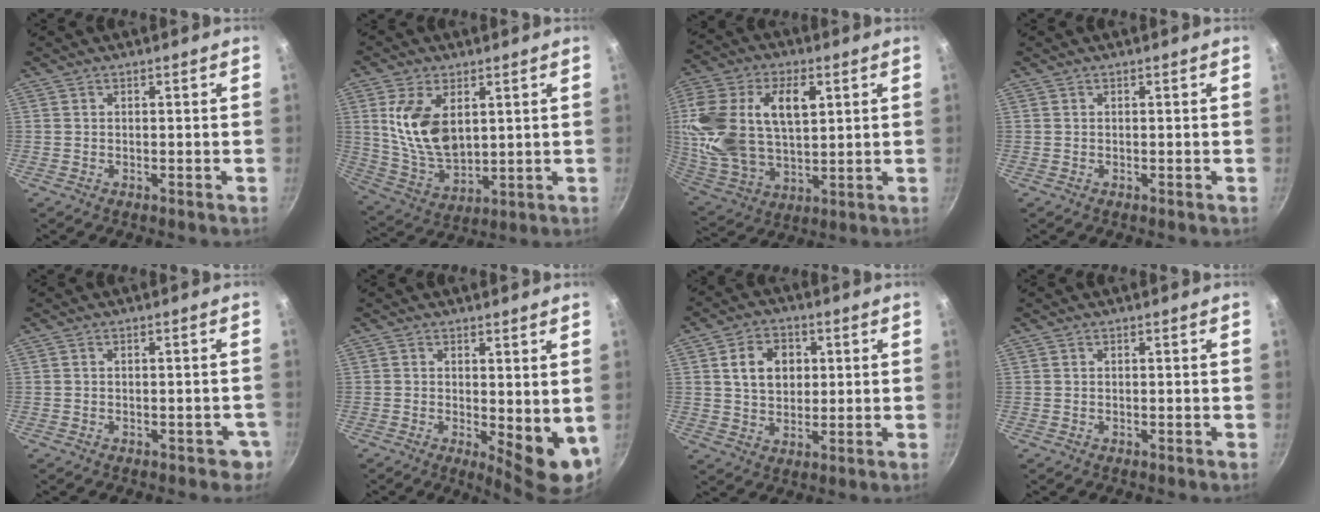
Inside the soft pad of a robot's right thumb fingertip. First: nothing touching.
{"total": 13.2, "force": [3.5, 7.7, 10.1], "torque": [-0.181, -0.028, 0.080]}
{"total": 20.9, "force": [4.9, 12.6, 15.8], "torque": [-0.306, -0.009, 0.095]}
{"total": 0.0}
{"total": 2.7, "force": [-1.2, 1.8, 1.5], "torque": [0.003, 0.021, -0.001]}
{"total": 7.8, "force": [0.2, 3.2, 7.1], "torque": [-0.082, -0.015, 0.009]}
{"total": 8.7, "force": [2.0, 6.6, 5.3], "torque": [-0.066, 0.004, 0.031]}
{"total": 0.0}